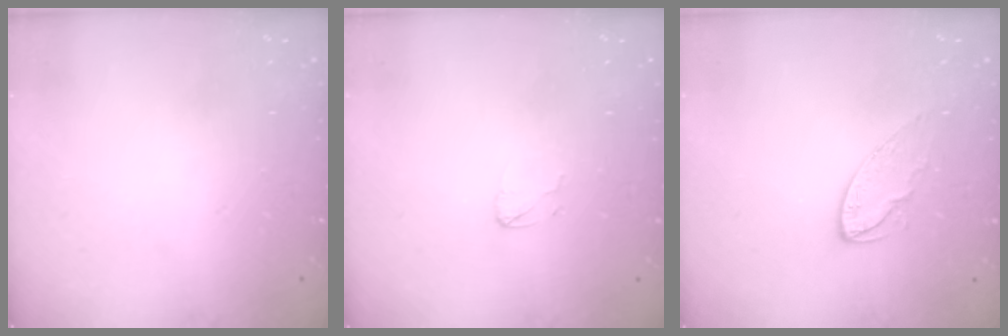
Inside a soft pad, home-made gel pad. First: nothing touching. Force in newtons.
{"total": 2.9, "press": 2.9, "slide": 0.2}
{"total": 7.6, "press": 7.6, "slide": 0.4}